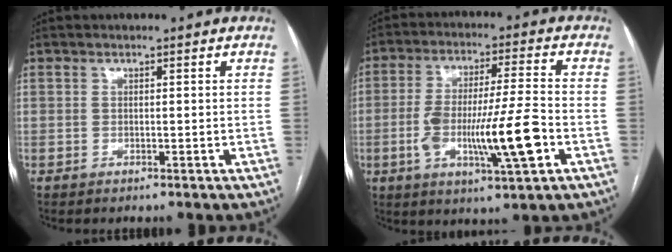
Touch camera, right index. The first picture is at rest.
{"total": 13.7, "force": [-3.8, 1.1, 13.1], "torque": [-0.241, -0.003, -0.062]}